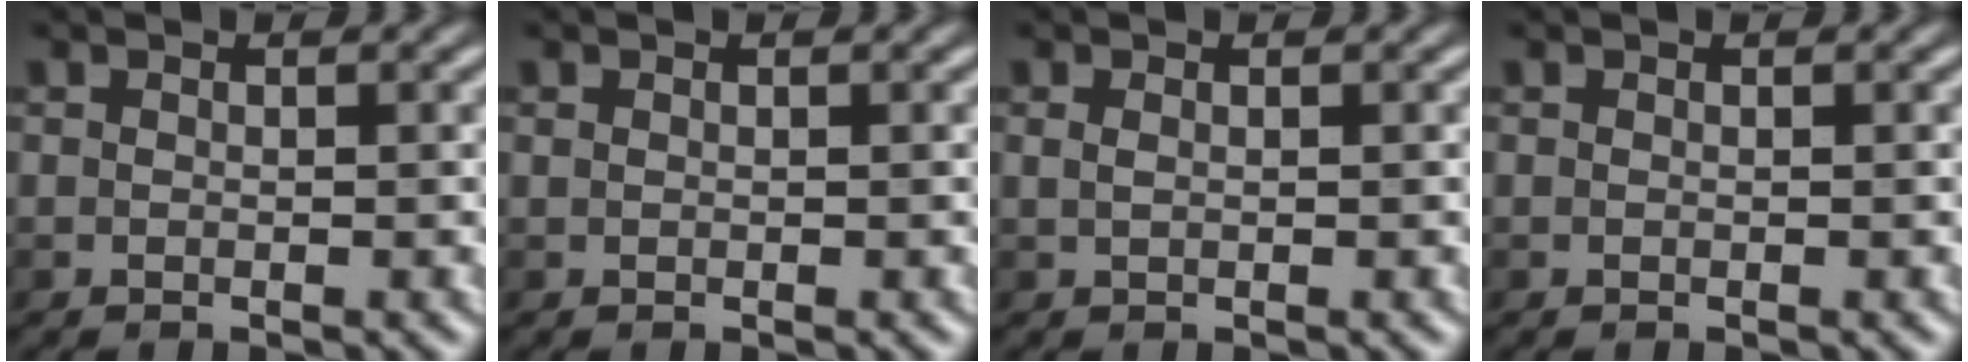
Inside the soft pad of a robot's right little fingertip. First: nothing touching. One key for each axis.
{"total": 0.0}
{"total": 0.7, "fx": 0.0, "fy": 0.4, "fz": 0.6, "tx": -0.015, "ty": 0.001, "tz": -0.001}
{"total": 0.0}